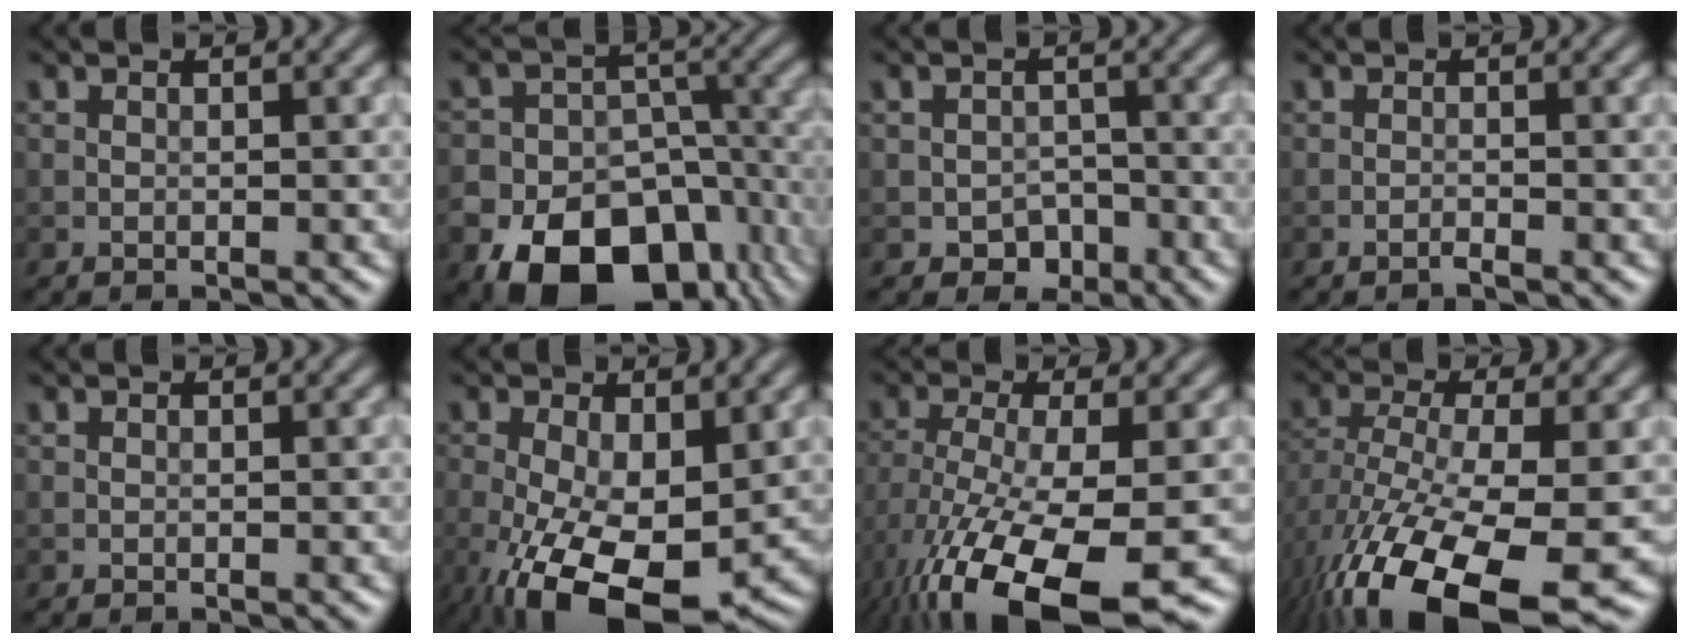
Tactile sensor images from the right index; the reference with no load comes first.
{"total": 18.7, "force": [-10.3, 13.7, 7.4], "torque": [-0.134, -0.056, -0.180]}
{"total": 2.4, "force": [-1.3, 1.8, 0.9], "torque": [-0.005, -0.001, -0.022]}
{"total": 0.7, "force": [-0.5, 0.0, 0.4], "torque": [-0.007, 0.002, -0.011]}
{"total": 0.0}
{"total": 10.9, "force": [-3.6, 5.0, 9.1], "torque": [-0.172, -0.027, -0.052]}
{"total": 14.4, "force": [-8.0, 4.4, 11.2], "torque": [-0.230, -0.037, -0.131]}
{"total": 16.4, "force": [-8.4, 6.5, 12.6], "torque": [-0.257, -0.037, -0.126]}